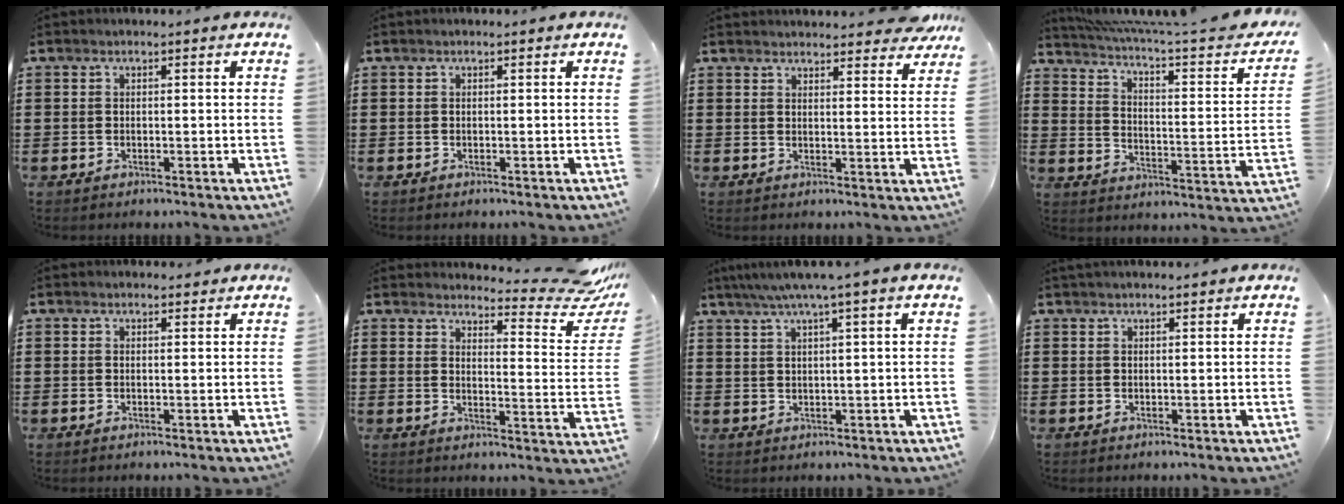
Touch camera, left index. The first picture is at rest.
{"total": 0.0}
{"total": 3.9, "force": [3.7, 0.5, 0.8], "torque": [-0.012, -0.014, 0.067]}
{"total": 3.9, "force": [2.9, 0.1, 2.5], "torque": [-0.058, -0.036, 0.040]}
{"total": 1.0, "force": [0.9, 0.4, 0.1], "torque": [0.004, 0.000, 0.015]}
{"total": 5.4, "force": [4.9, 0.6, 2.2], "torque": [-0.035, -0.047, 0.077]}
{"total": 3.8, "force": [2.4, -0.6, 2.9], "torque": [-0.062, -0.002, 0.039]}
{"total": 1.1, "force": [1.0, 0.2, 0.2], "torque": [-0.006, 0.001, 0.020]}